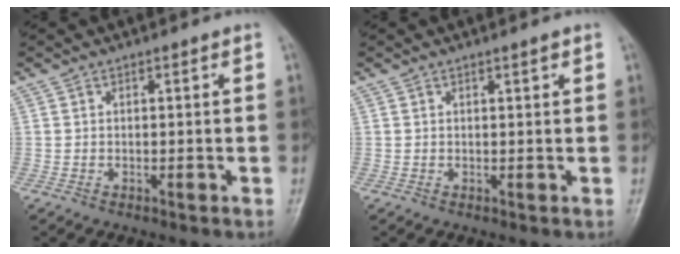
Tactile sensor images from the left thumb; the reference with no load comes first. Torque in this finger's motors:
{"motor_torque": [-0.45, 0.10, -0.58, -0.15, 0.04]}